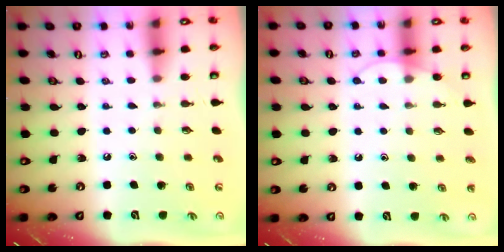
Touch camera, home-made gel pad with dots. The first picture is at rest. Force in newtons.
{"total": 5.7, "press": 5.7, "slide": 0.6}